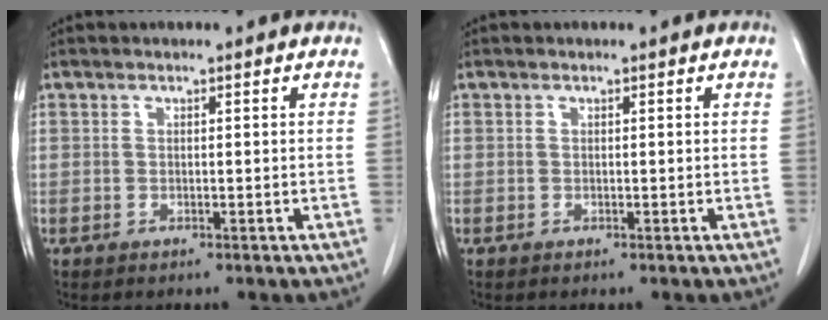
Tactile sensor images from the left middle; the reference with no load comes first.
{"total": 0.0}